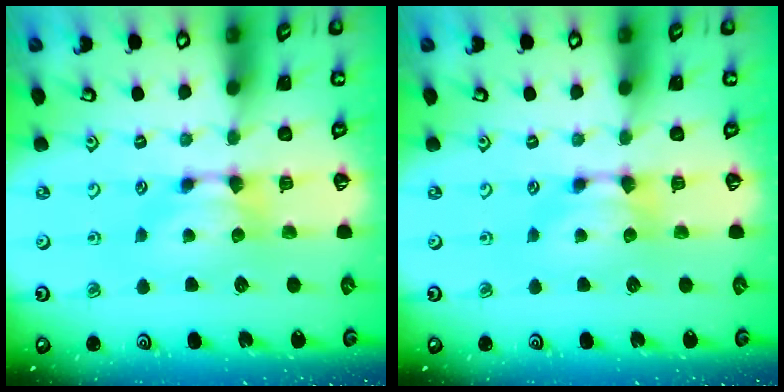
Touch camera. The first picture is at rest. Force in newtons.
{"total": 0.0}